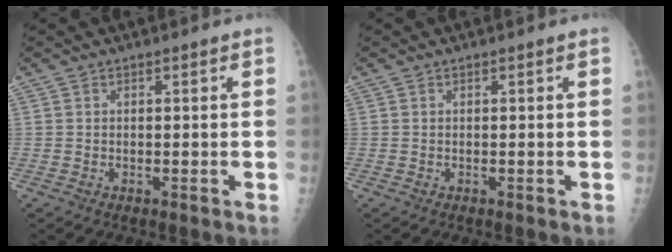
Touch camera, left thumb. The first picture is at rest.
{"total": 0.0}